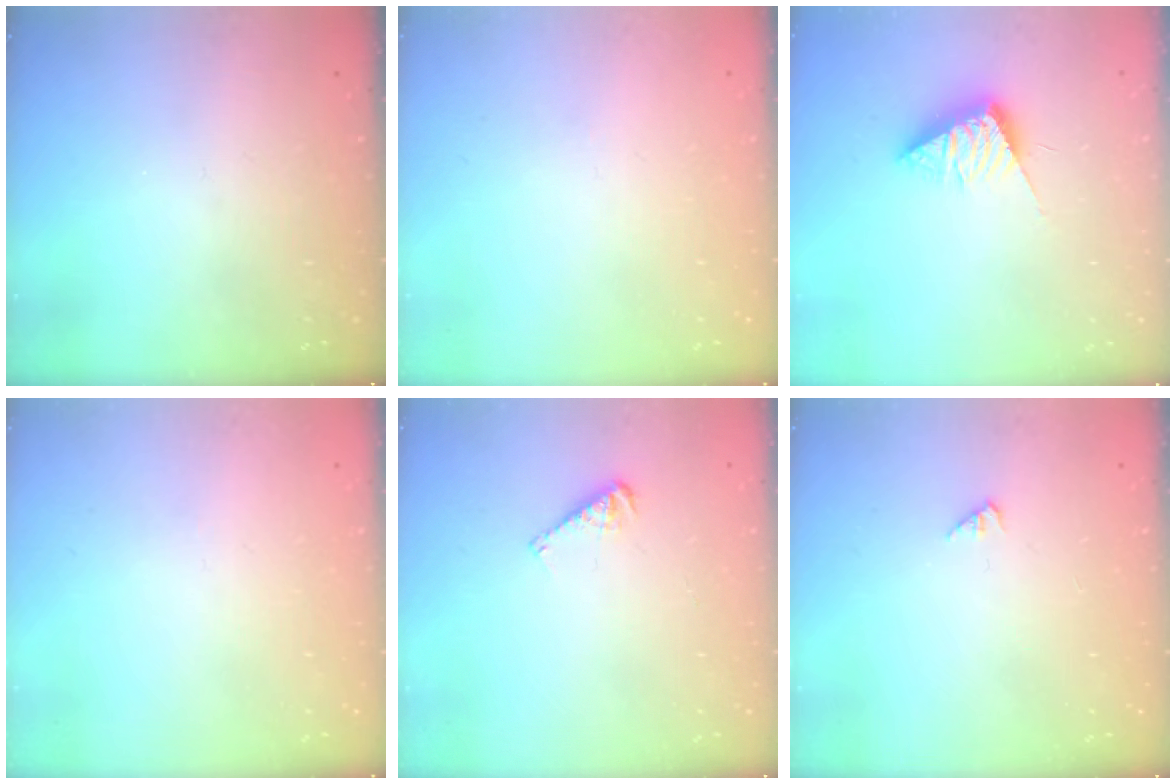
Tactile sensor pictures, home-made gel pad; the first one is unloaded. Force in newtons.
{"total": 0.0}
{"total": 8.7, "press": 8.7, "slide": 0.1}
{"total": 0.0}
{"total": 4.6, "press": 4.6, "slide": 0.6}
{"total": 1.7, "press": 1.7, "slide": 0.3}